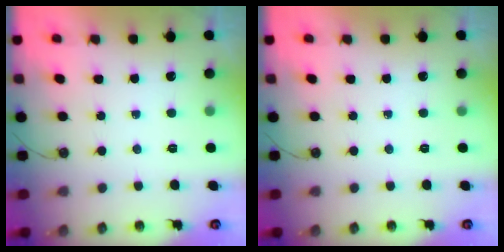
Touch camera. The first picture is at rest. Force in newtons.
{"total": 0.0}